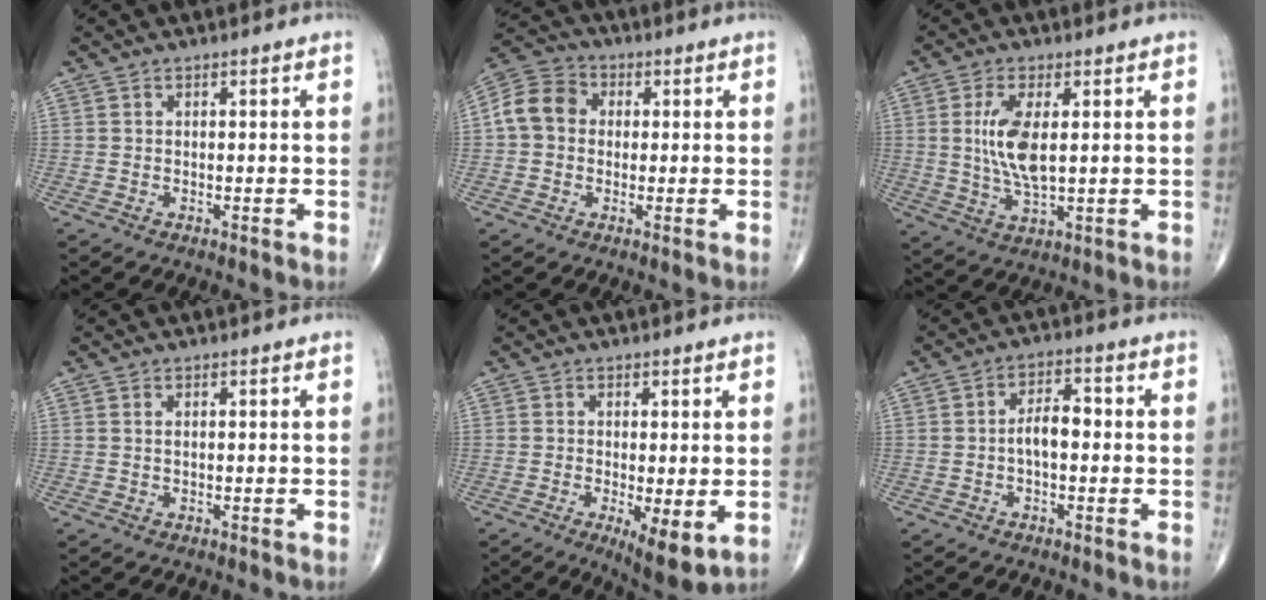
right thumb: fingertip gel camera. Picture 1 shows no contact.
{"total": 8.4, "force": [0.5, 7.0, 4.7], "torque": [-0.079, 0.026, -0.005]}
{"total": 8.7, "force": [1.4, 3.4, 7.9], "torque": [-0.165, -0.013, 0.031]}
{"total": 0.6, "force": [0.2, 0.2, 0.5], "torque": [-0.013, 0.003, 0.006]}
{"total": 6.9, "force": [-1.4, 2.2, 6.4], "torque": [-0.103, -0.023, -0.020]}
{"total": 5.2, "force": [-0.5, 2.7, 4.4], "torque": [-0.068, 0.017, -0.015]}